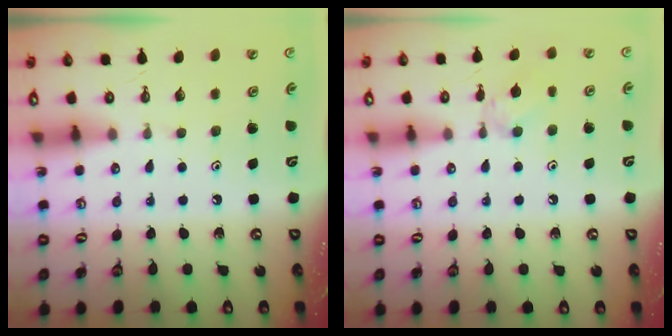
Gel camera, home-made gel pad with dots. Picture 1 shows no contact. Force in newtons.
{"total": 6.7, "press": 6.7, "slide": 0.7}